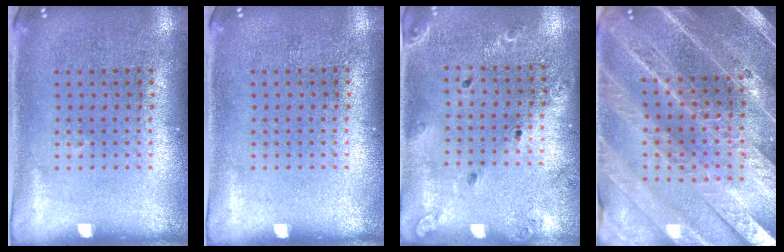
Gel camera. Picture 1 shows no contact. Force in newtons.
{"total": 0.0}
{"total": 1.4, "press": 1.4, "slide": 0.1}
{"total": 4.8, "press": 4.3, "slide": 2.2}